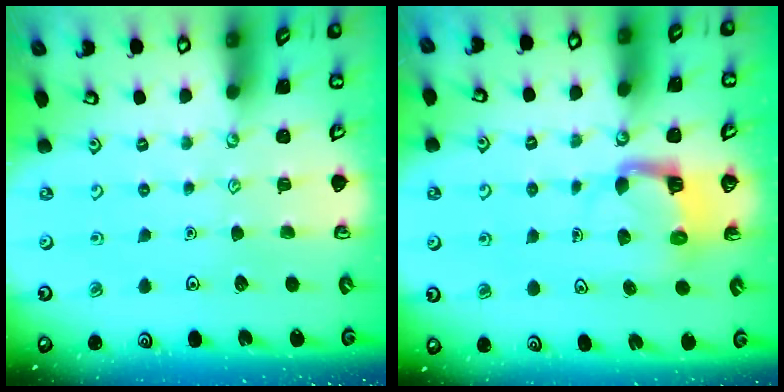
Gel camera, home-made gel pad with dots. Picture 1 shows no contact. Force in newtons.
{"total": 4.6, "press": 4.5, "slide": 0.4}